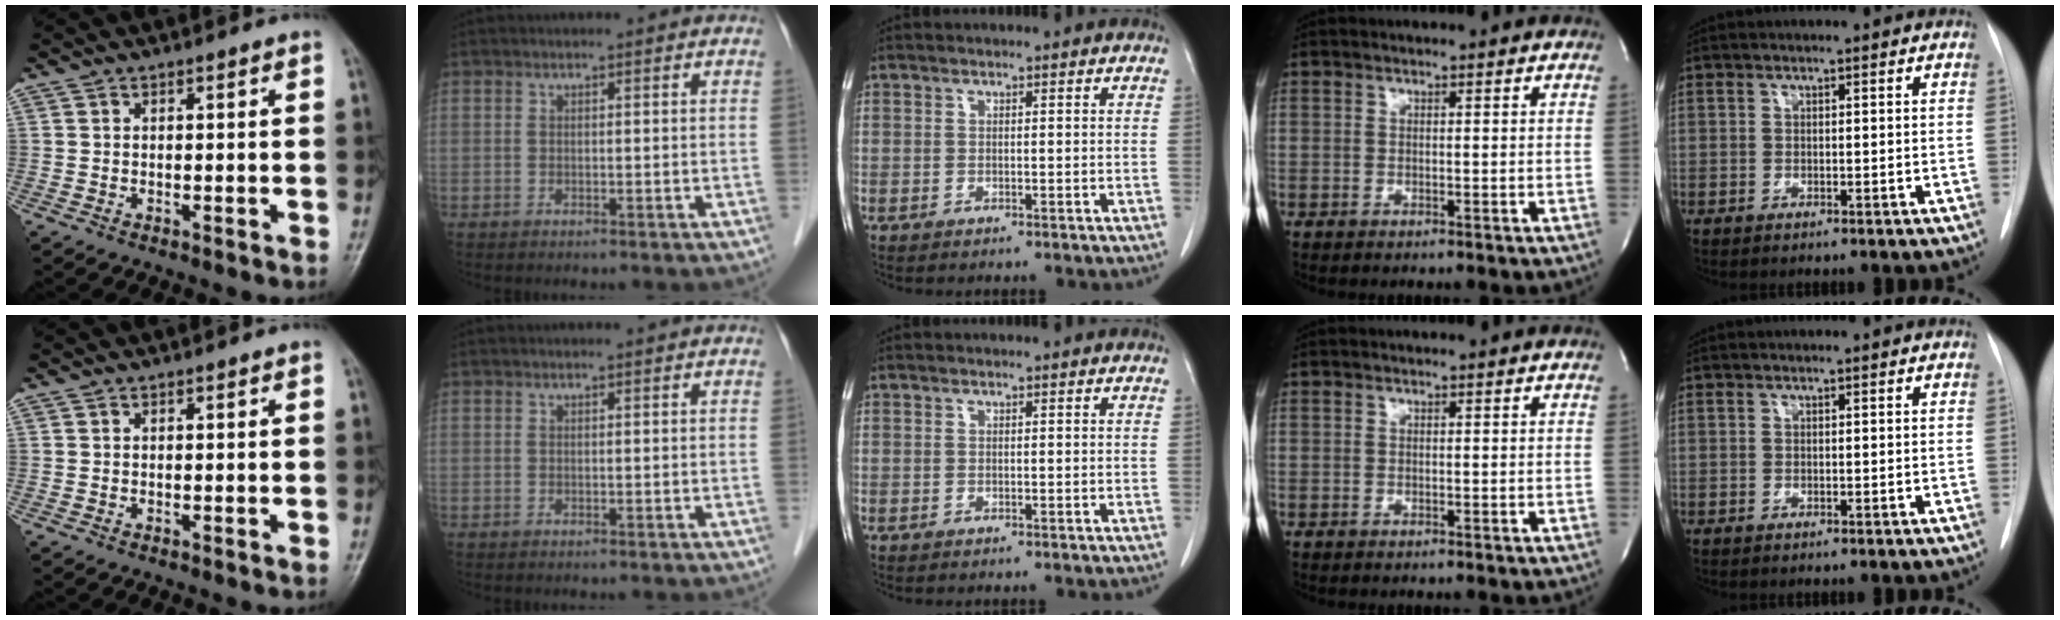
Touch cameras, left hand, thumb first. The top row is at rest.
{}